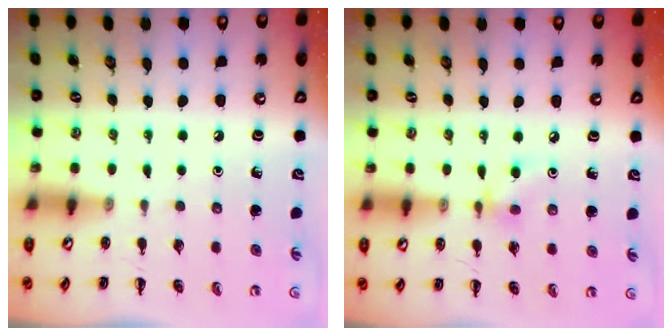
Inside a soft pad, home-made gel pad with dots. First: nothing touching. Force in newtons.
{"total": 5.9, "press": 5.8, "slide": 1.2}